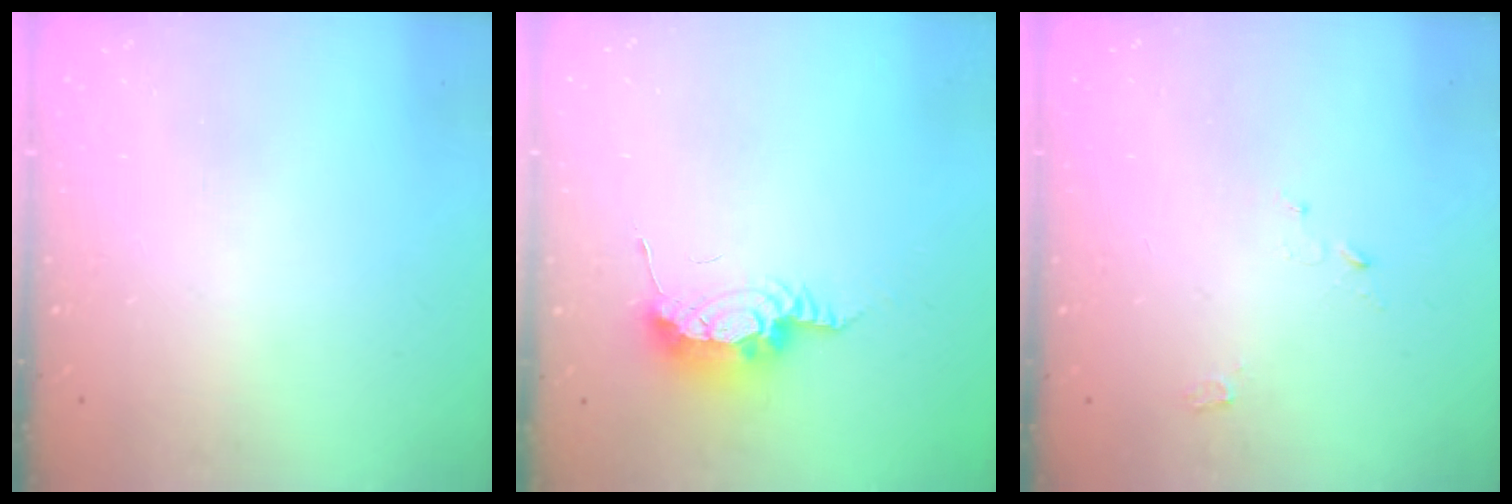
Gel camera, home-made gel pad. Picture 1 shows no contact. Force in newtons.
{"total": 8.5, "press": 8.3, "slide": 1.6}
{"total": 3.1, "press": 3.1, "slide": 0.3}